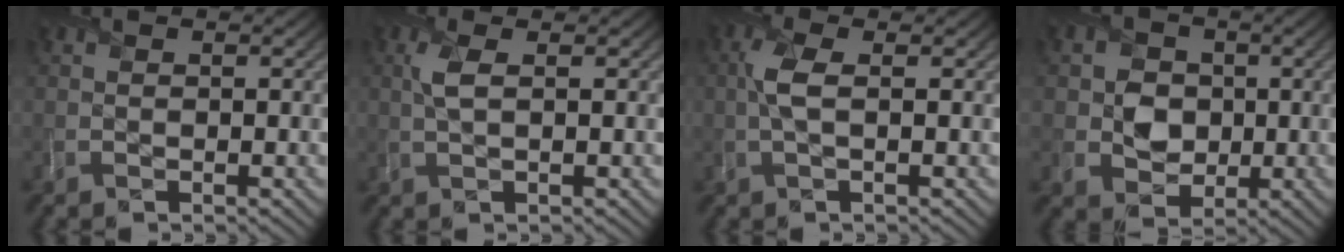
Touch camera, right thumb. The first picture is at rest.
{"total": 2.6, "force": [0.7, 0.9, 2.3], "torque": [-0.060, 0.005, 0.013]}
{"total": 3.3, "force": [0.3, 1.1, 3.1], "torque": [-0.075, 0.007, 0.003]}
{"total": 5.0, "force": [0.0, 4.6, 2.1], "torque": [-0.050, -0.008, -0.011]}